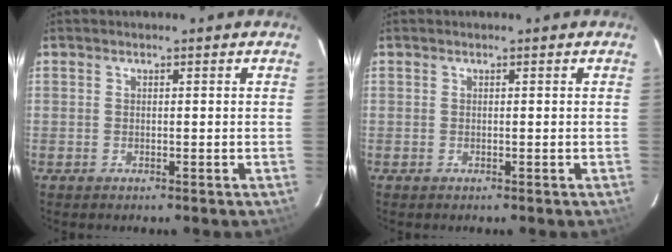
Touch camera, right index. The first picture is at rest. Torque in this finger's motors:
{"motor_torque": [-0.03, 0.00, -0.03, -0.01]}